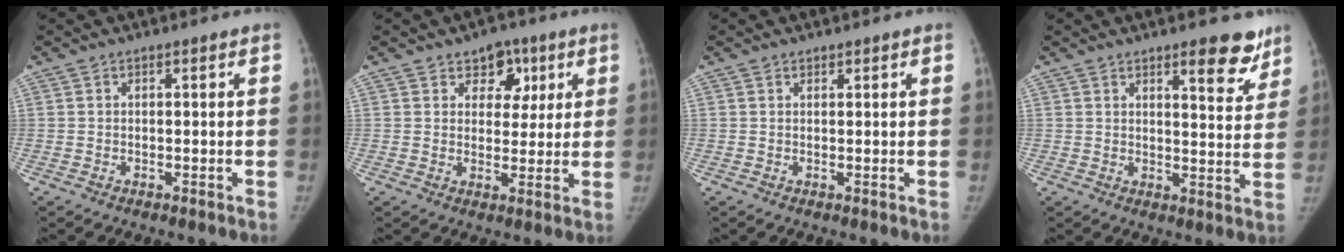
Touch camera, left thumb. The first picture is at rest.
{"total": 6.7, "force": [3.3, 4.9, 3.0], "torque": [0.000, -0.009, 0.044]}
{"total": 0.6, "force": [0.5, 0.3, 0.0], "torque": [0.001, -0.004, 0.006]}
{"total": 8.1, "force": [5.6, 2.5, 5.2], "torque": [-0.037, -0.036, 0.073]}